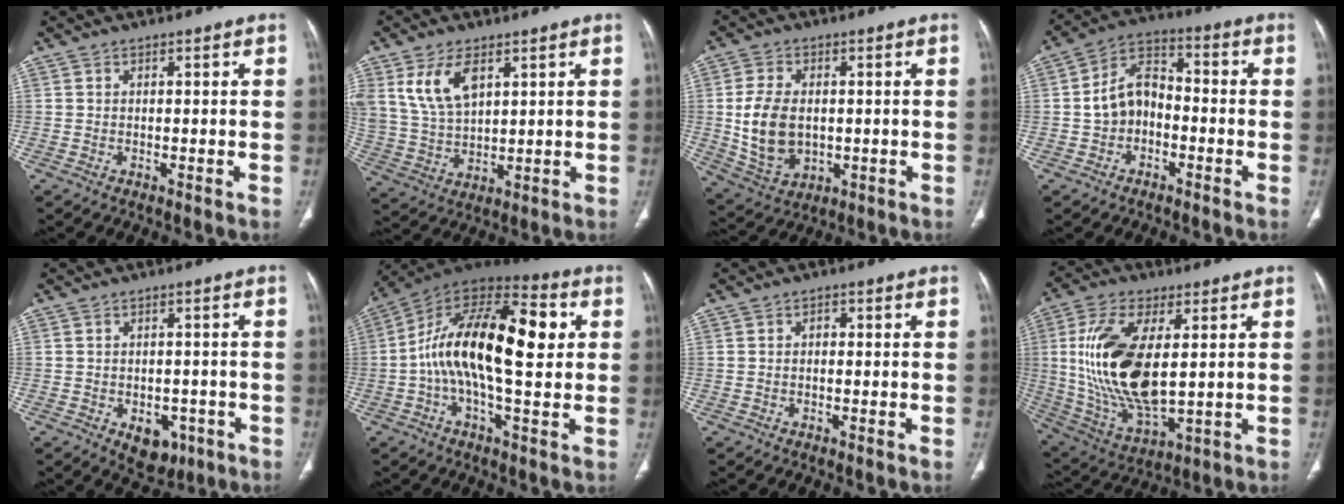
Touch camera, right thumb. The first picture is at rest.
{"total": 10.4, "force": [4.8, 5.7, 7.2], "torque": [-0.135, -0.014, 0.107]}
{"total": 11.5, "force": [-0.1, 7.8, 8.5], "torque": [-0.152, -0.005, 0.014]}
{"total": 9.0, "force": [-1.7, 6.5, 6.0], "torque": [-0.090, 0.039, -0.045]}
{"total": 6.5, "force": [-2.7, 4.4, 3.9], "torque": [-0.027, 0.012, -0.024]}
{"total": 22.1, "force": [1.8, 9.5, 19.9], "torque": [-0.326, 0.033, 0.016]}
{"total": 1.2, "force": [0.0, 0.8, 0.8], "torque": [-0.010, 0.006, -0.002]}
{"total": 20.1, "force": [2.6, 9.3, 17.6], "torque": [-0.355, -0.019, 0.060]}